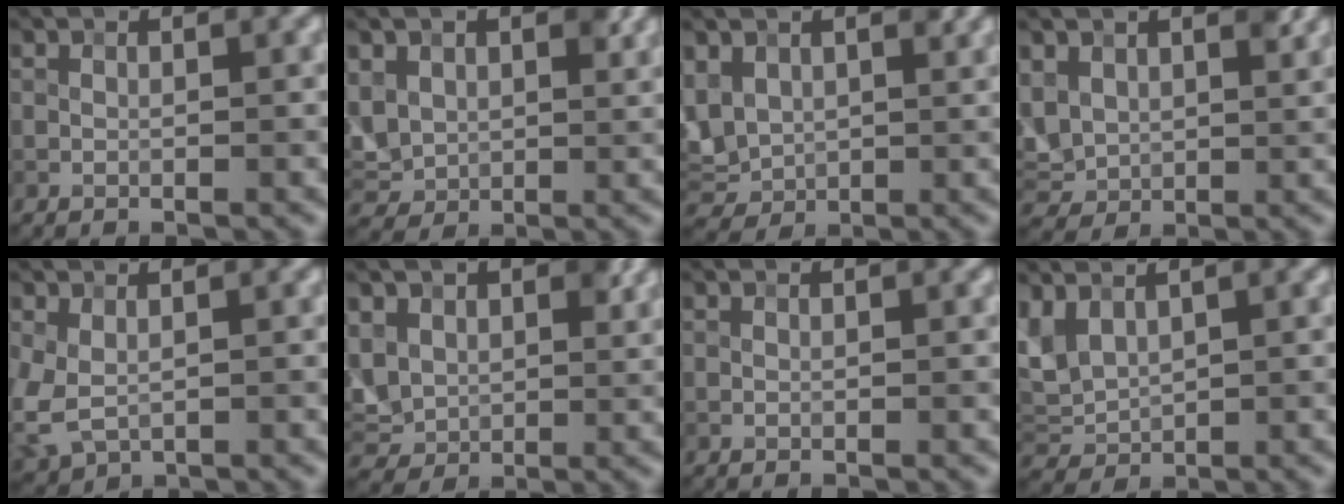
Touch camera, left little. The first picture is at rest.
{"total": 5.8, "force": [2.0, 4.6, 3.0], "torque": [-0.089, 0.001, 0.040]}
{"total": 5.3, "force": [1.9, 4.1, 2.8], "torque": [-0.085, 0.003, 0.043]}
{"total": 5.4, "force": [2.3, 4.0, 2.8], "torque": [-0.084, -0.001, 0.045]}
{"total": 3.6, "force": [-0.4, 2.5, 2.6], "torque": [-0.074, -0.013, 0.000]}
{"total": 6.6, "force": [2.3, 5.1, 3.4], "torque": [-0.095, 0.006, 0.041]}
{"total": 0.0}
{"total": 3.0, "force": [1.5, 1.9, 1.7], "torque": [-0.044, 0.004, 0.036]}